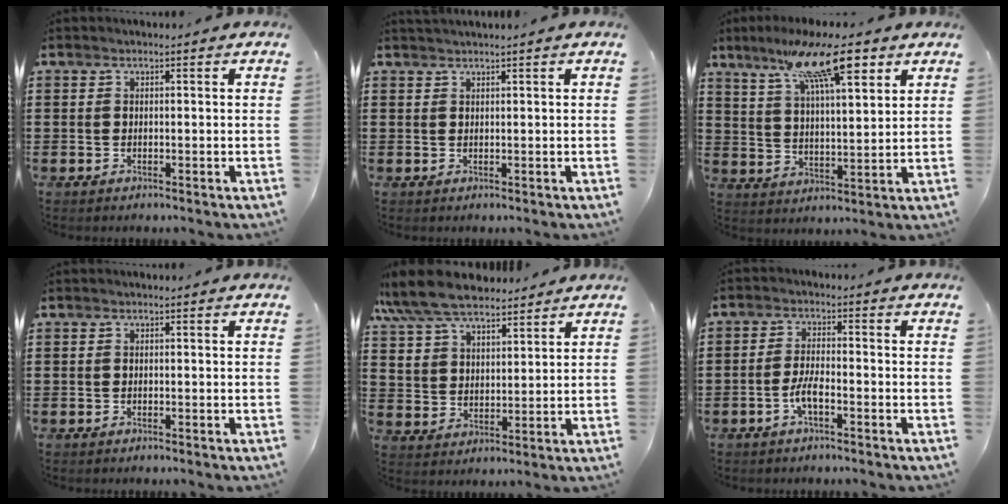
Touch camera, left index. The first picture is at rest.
{"total": 0.7, "force": [0.7, -0.1, 0.1], "torque": [-0.003, -0.002, 0.015]}
{"total": 15.4, "force": [9.7, 4.4, 11.2], "torque": [-0.202, -0.019, 0.161]}
{"total": 0.0}
{"total": 8.8, "force": [7.7, 3.0, 3.0], "torque": [-0.089, -0.014, 0.143]}
{"total": 3.8, "force": [-1.8, 1.1, 3.2], "torque": [-0.075, -0.001, -0.038]}